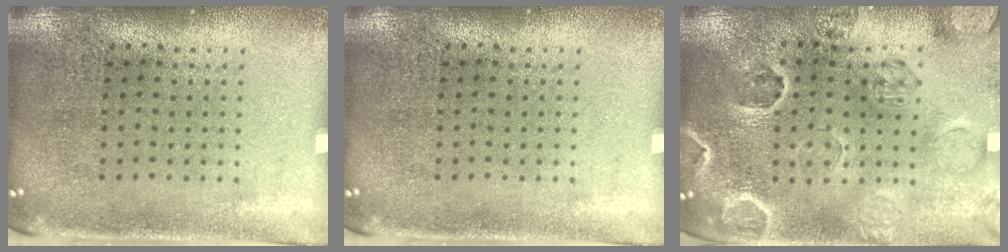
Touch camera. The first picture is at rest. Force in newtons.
{"total": 0.0}
{"total": 2.7, "press": 2.6, "slide": 0.8}